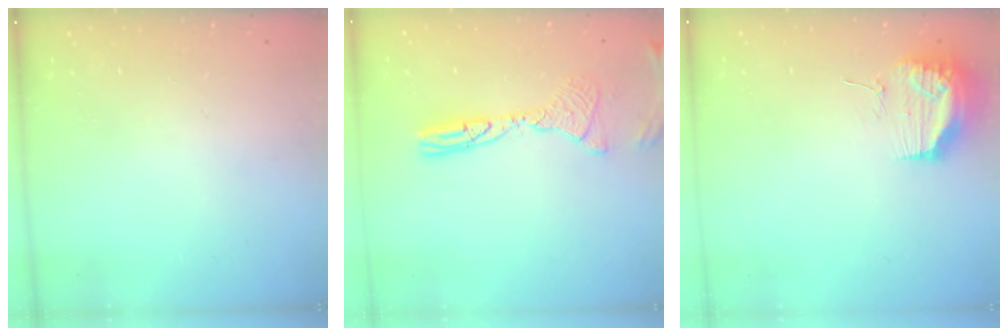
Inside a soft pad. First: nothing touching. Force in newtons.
{"total": 11.9, "press": 11.6, "slide": 2.5}
{"total": 17.9, "press": 13.8, "slide": 11.4}